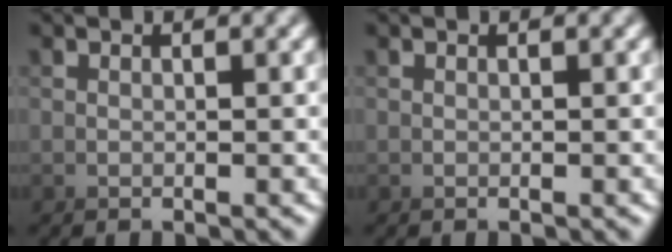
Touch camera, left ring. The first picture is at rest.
{"total": 0.0}